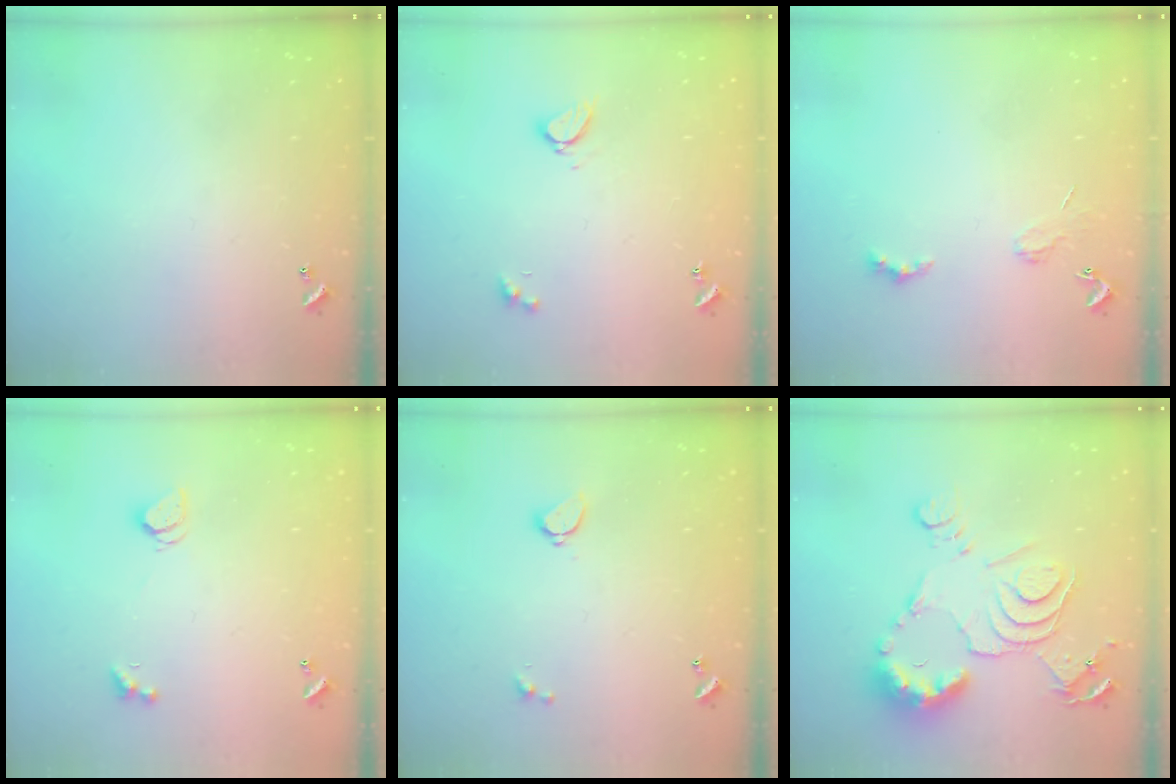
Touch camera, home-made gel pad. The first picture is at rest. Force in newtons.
{"total": 3.1, "press": 3.1, "slide": 0.3}
{"total": 2.0, "press": 1.9, "slide": 0.4}
{"total": 1.7, "press": 1.7, "slide": 0.4}
{"total": 1.7, "press": 1.6, "slide": 0.5}
{"total": 15.2, "press": 15.1, "slide": 1.6}